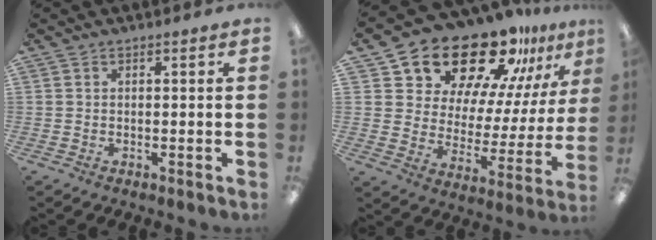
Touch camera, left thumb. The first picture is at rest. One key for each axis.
{"total": 23.0, "fx": 18.9, "fy": 9.7, "fz": 8.9, "tx": -0.149, "ty": -0.138, "tz": 0.333}